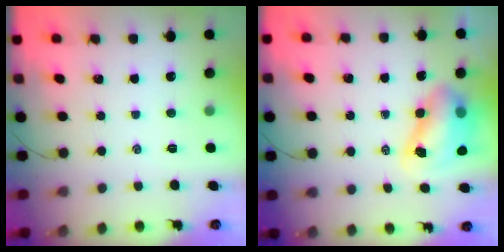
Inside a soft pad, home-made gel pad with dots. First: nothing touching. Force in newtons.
{"total": 8.5, "press": 8.2, "slide": 2.4}